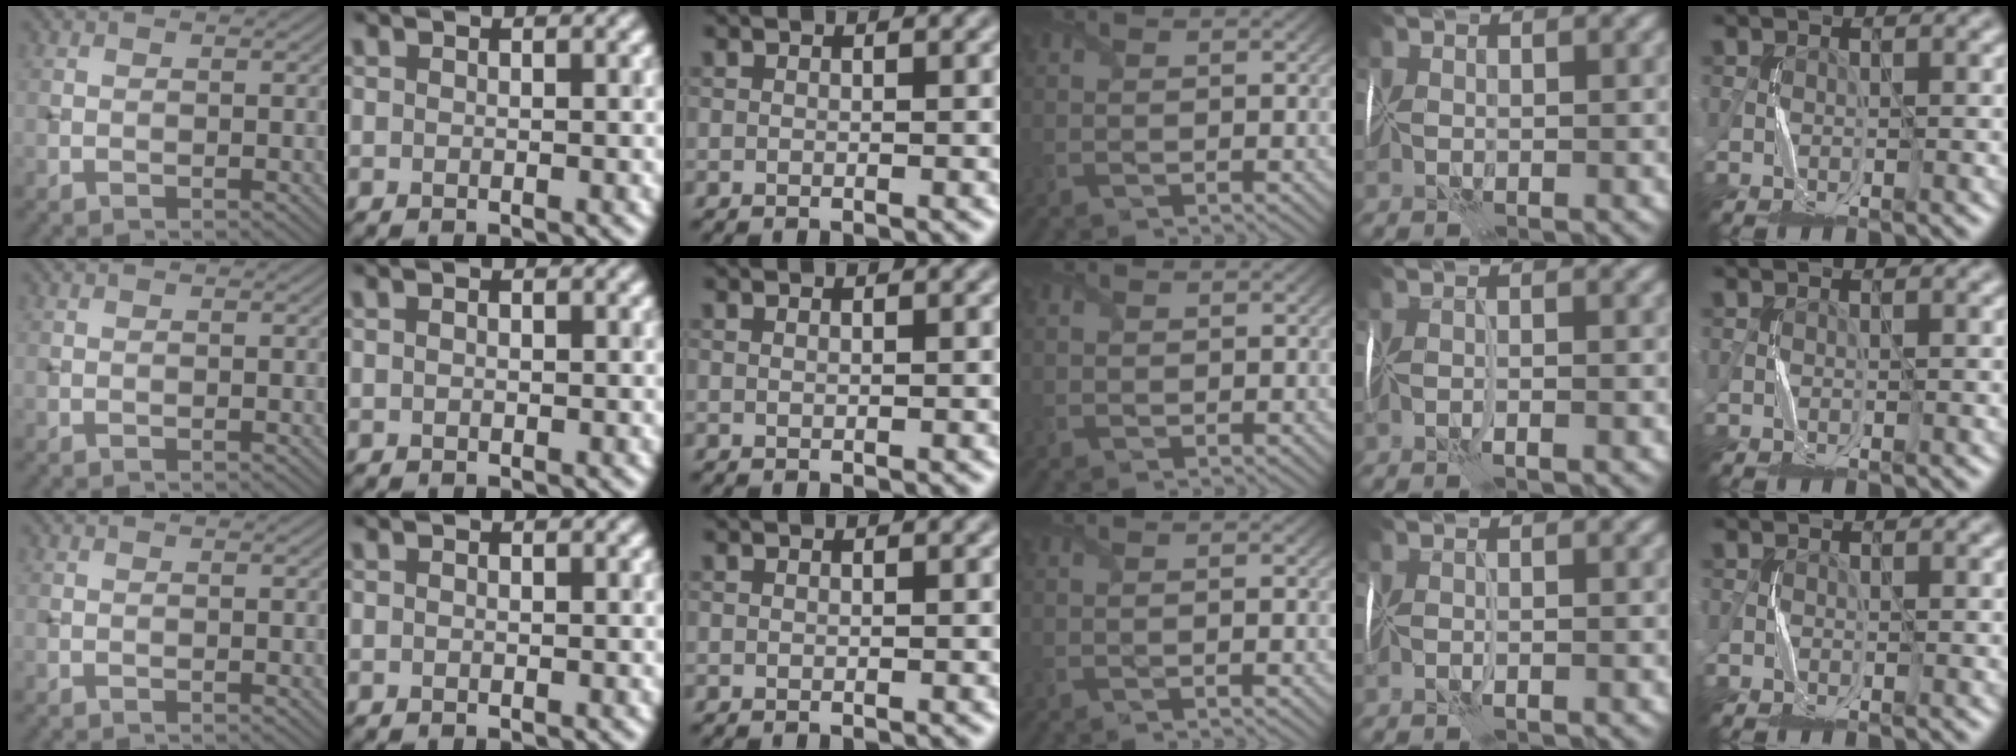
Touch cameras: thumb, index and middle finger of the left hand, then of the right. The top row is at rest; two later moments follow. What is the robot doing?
{"motion": "fold", "object": "wrapping paper"}